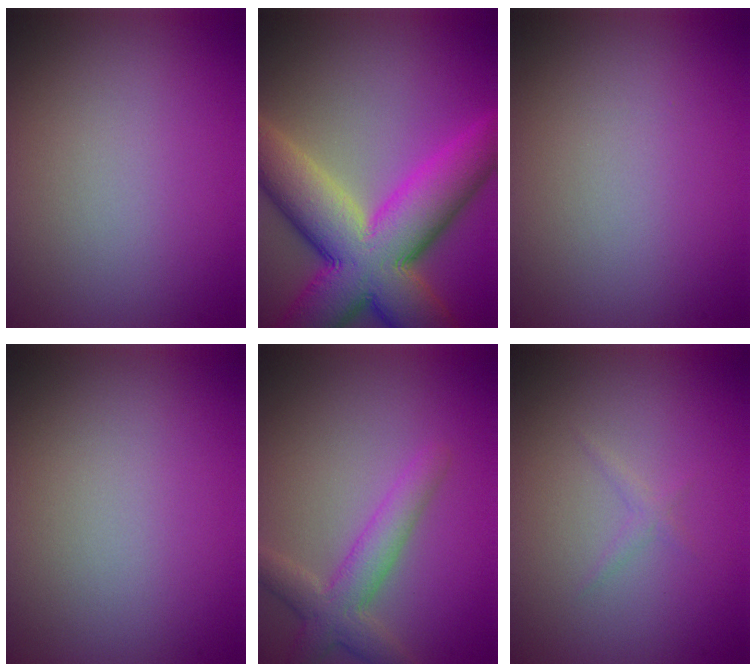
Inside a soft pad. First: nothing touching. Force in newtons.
{"total": 13.8, "press": 13.8, "slide": 0.6}
{"total": 0.0}
{"total": 0.0}
{"total": 3.7, "press": 3.7, "slide": 0.3}
{"total": 0.7, "press": 0.7, "slide": 0.0}